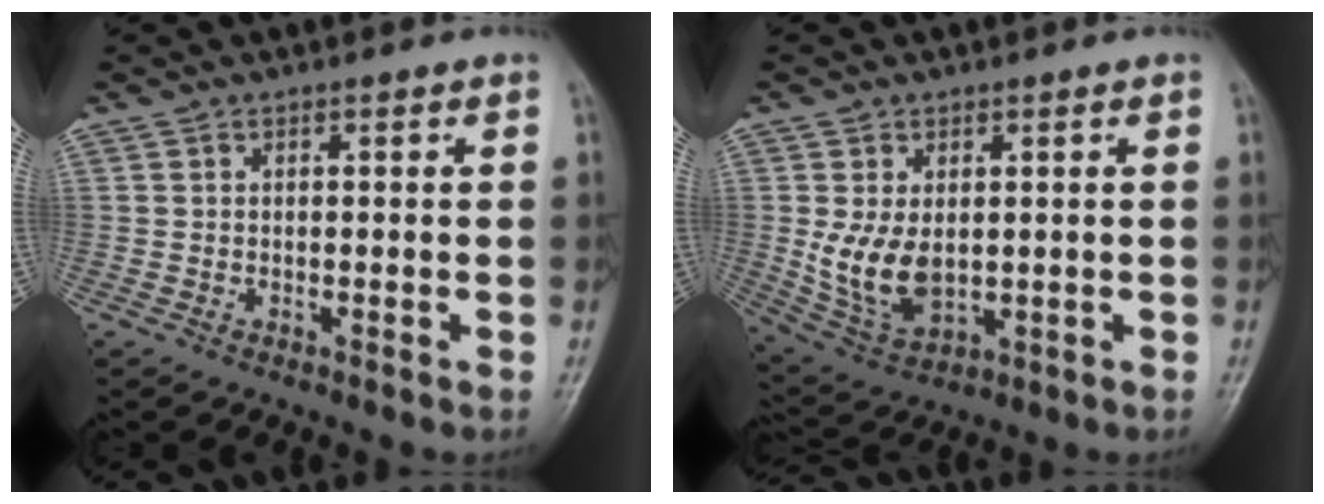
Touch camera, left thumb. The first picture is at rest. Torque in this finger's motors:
{"motor_torque": [-0.18, 0.46, 0.25, -0.10, 0.10]}